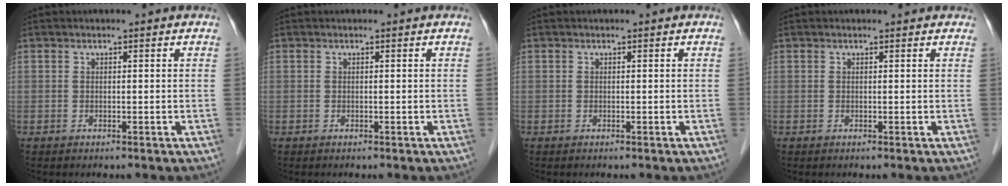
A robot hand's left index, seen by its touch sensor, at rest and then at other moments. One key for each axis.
{"total": 0.0}
{"total": 0.0}
{"total": 1.2, "fx": 1.0, "fy": 0.3, "fz": 0.4, "tx": -0.012, "ty": 0.011, "tz": 0.009}